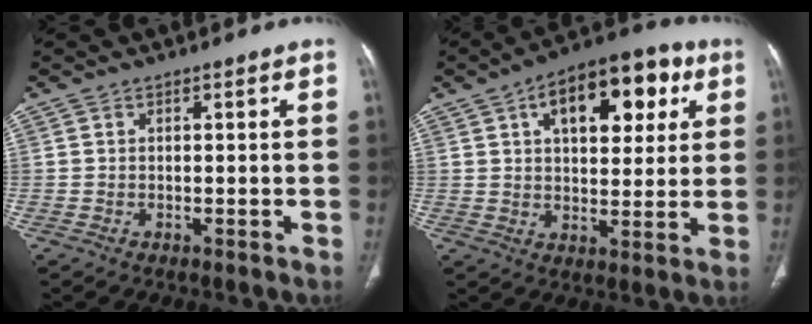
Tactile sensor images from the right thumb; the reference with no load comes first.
{"total": 17.3, "force": [6.5, 9.3, 13.1], "torque": [-0.139, 0.005, 0.092]}